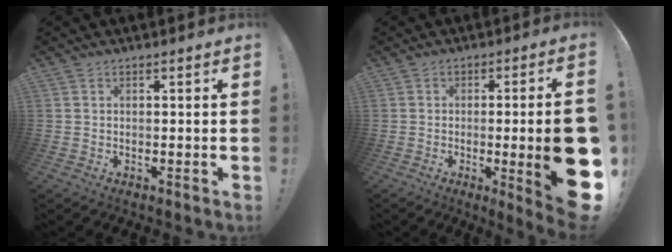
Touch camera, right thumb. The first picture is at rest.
{"total": 16.3, "force": [-2.4, 2.1, 16.0], "torque": [-0.217, -0.002, -0.022]}